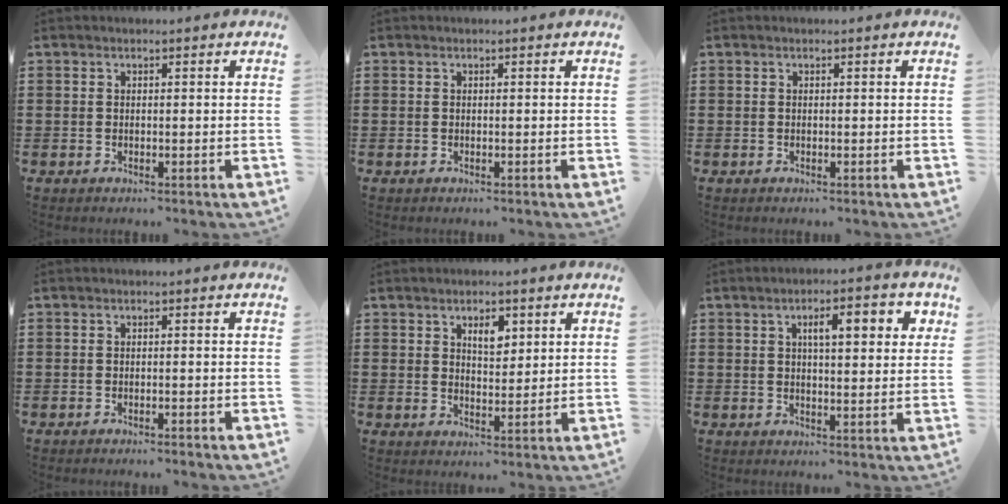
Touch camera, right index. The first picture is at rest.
{"total": 0.0}
{"total": 0.0}
{"total": 0.8, "force": [-0.7, -0.1, 0.1], "torque": [-0.003, -0.002, -0.015]}
{"total": 3.7, "force": [2.0, 1.9, 2.5], "torque": [-0.039, 0.002, 0.031]}
{"total": 5.5, "force": [1.9, 1.8, 4.9], "torque": [-0.076, 0.001, 0.023]}